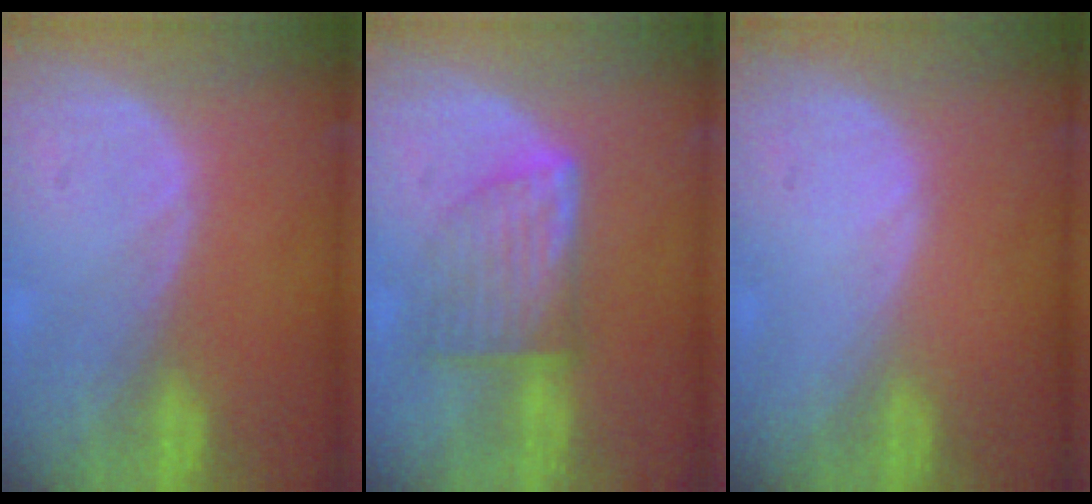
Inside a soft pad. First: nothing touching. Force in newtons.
{"total": 7.3, "press": 6.6, "slide": 3.2}
{"total": 0.0}